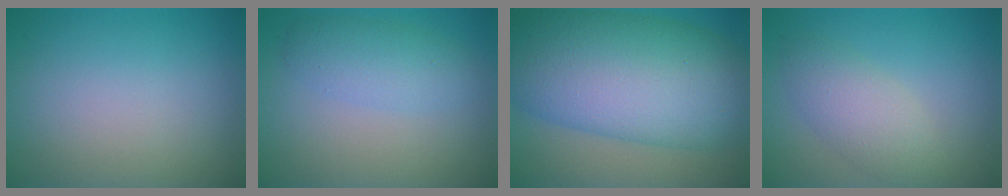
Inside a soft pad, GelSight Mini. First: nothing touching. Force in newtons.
{"total": 3.0, "press": 3.0, "slide": 0.1}
{"total": 14.5, "press": 14.5, "slide": 0.1}
{"total": 3.5, "press": 3.5, "slide": 0.2}